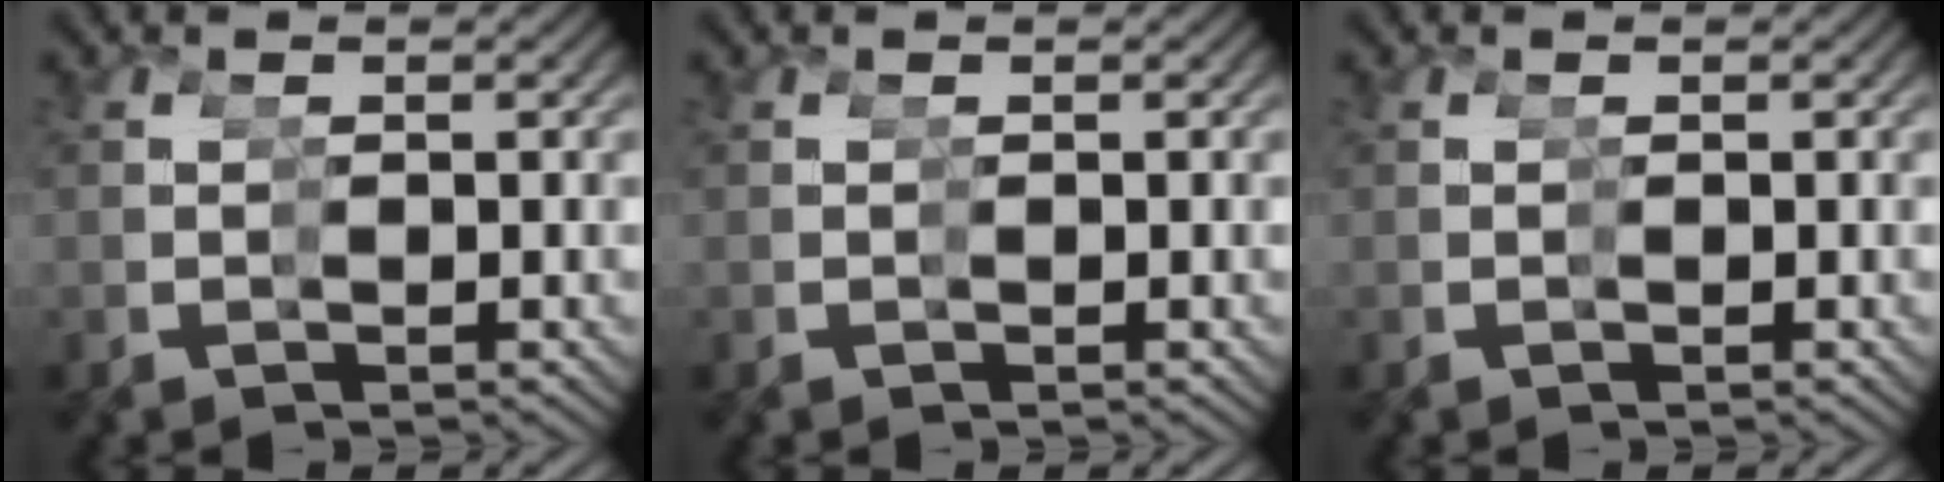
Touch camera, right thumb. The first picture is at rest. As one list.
[{"total": 0.0}, {"total": 0.0}]